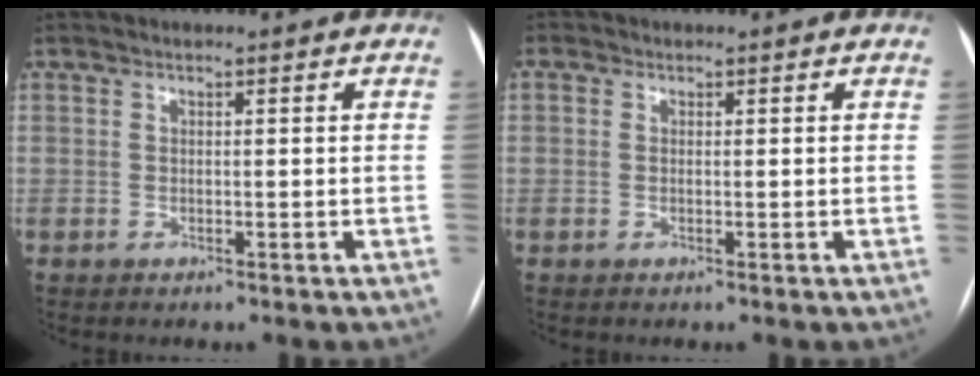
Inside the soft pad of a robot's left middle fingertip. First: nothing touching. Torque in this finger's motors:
{"motor_torque": [0.71, 0.00, 1.05, 0.21]}